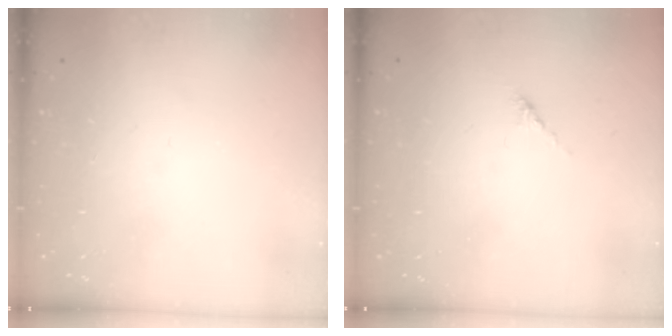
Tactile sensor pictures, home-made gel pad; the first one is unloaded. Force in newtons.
{"total": 2.7, "press": 2.7, "slide": 0.7}